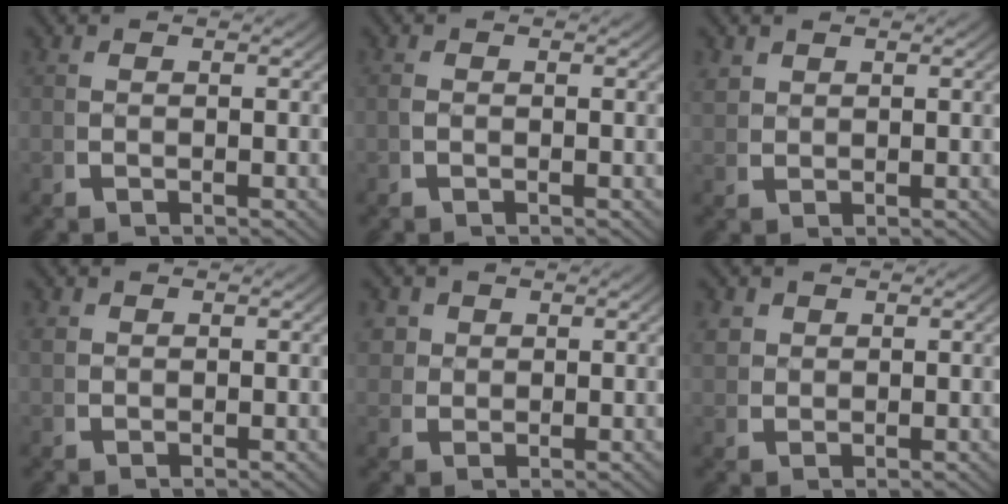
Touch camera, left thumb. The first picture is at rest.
{"total": 0.0}
{"total": 1.7, "force": [1.4, 0.8, 0.4], "torque": [-0.009, 0.002, 0.036]}
{"total": 1.0, "force": [0.7, 0.6, 0.3], "torque": [-0.007, -0.002, 0.019]}
{"total": 3.4, "force": [1.6, 2.7, 1.2], "torque": [-0.032, -0.005, 0.035]}
{"total": 2.5, "force": [1.4, 1.8, 0.9], "torque": [-0.023, -0.004, 0.034]}